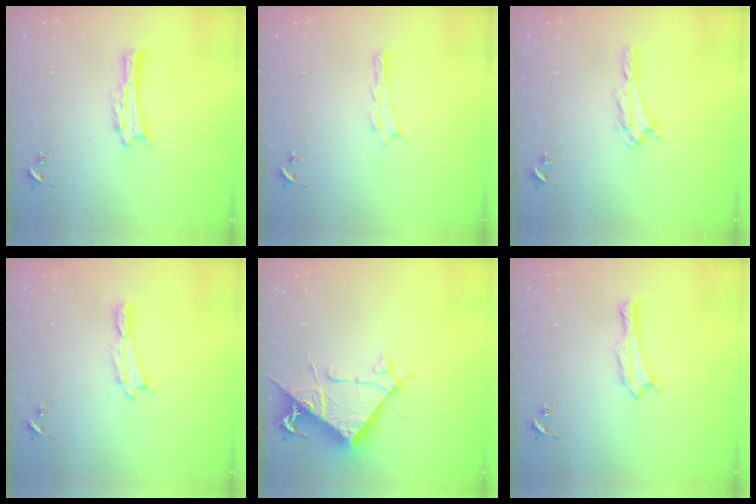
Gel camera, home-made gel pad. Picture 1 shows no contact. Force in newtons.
{"total": 0.0}
{"total": 2.7, "press": 2.7, "slide": 0.4}
{"total": 0.0}
{"total": 7.1, "press": 7.0, "slide": 0.8}
{"total": 0.8, "press": 0.8, "slide": 0.2}